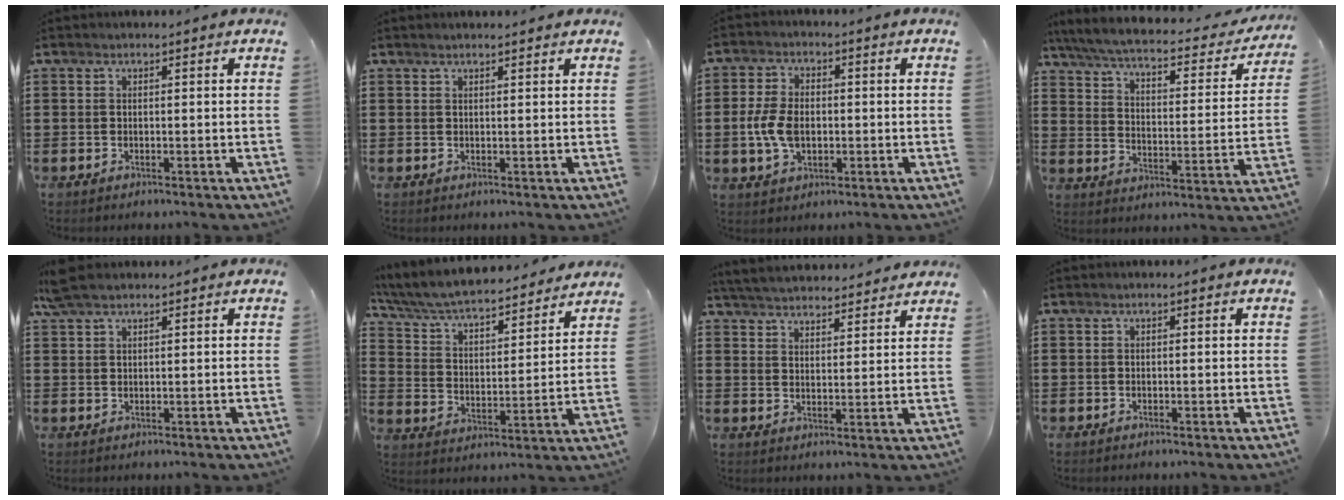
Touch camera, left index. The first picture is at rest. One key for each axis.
{"total": 0.9, "fx": 0.8, "fy": 0.0, "fz": 0.4, "tx": -0.008, "ty": 0.000, "tz": 0.015}
{"total": 6.5, "fx": -0.7, "fy": 4.1, "fz": 5.1, "tx": -0.121, "ty": 0.002, "tz": -0.019}
{"total": 4.7, "fx": 4.1, "fy": 0.4, "fz": 2.3, "tx": -0.066, "ty": -0.033, "tz": 0.063}
{"total": 3.5, "fx": 2.7, "fy": 1.0, "fz": 2.0, "tx": -0.046, "ty": 0.006, "tz": 0.052}
{"total": 6.3, "fx": 5.9, "fy": 0.6, "fz": 2.2, "tx": -0.069, "ty": -0.046, "tz": 0.097}
{"total": 4.7, "fx": 4.6, "fy": 0.3, "fz": 0.5, "tx": -0.028, "ty": -0.024, "tz": 0.082}
{"total": 0.0}